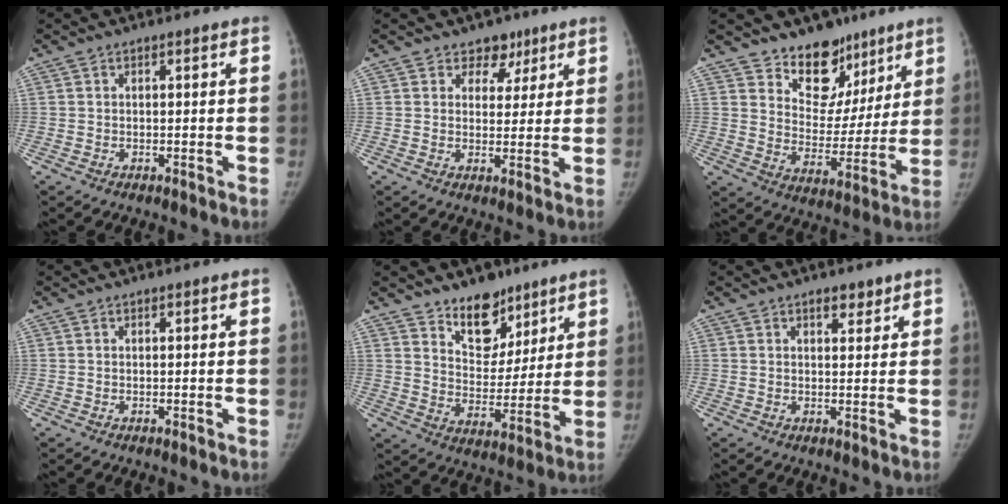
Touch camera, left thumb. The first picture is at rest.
{"total": 4.7, "force": [3.1, 3.4, 0.9], "torque": [0.020, -0.015, 0.044]}
{"total": 13.6, "force": [9.8, 8.5, 4.3], "torque": [-0.004, -0.059, 0.161]}
{"total": 0.0}
{"total": 11.5, "force": [8.4, 6.6, 4.3], "torque": [-0.030, -0.060, 0.146]}
{"total": 2.9, "force": [2.1, 1.4, 1.4], "torque": [-0.007, -0.012, 0.030]}